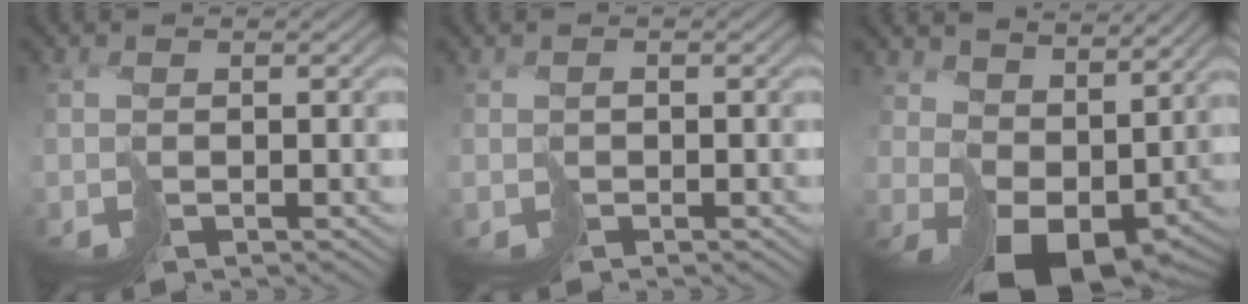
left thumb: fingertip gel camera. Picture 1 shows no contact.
{"total": 0.7, "force": [-0.4, 0.3, -0.5], "torque": [0.014, 0.001, -0.005]}
{"total": 11.4, "force": [3.7, 7.4, 7.8], "torque": [-0.155, -0.027, 0.096]}